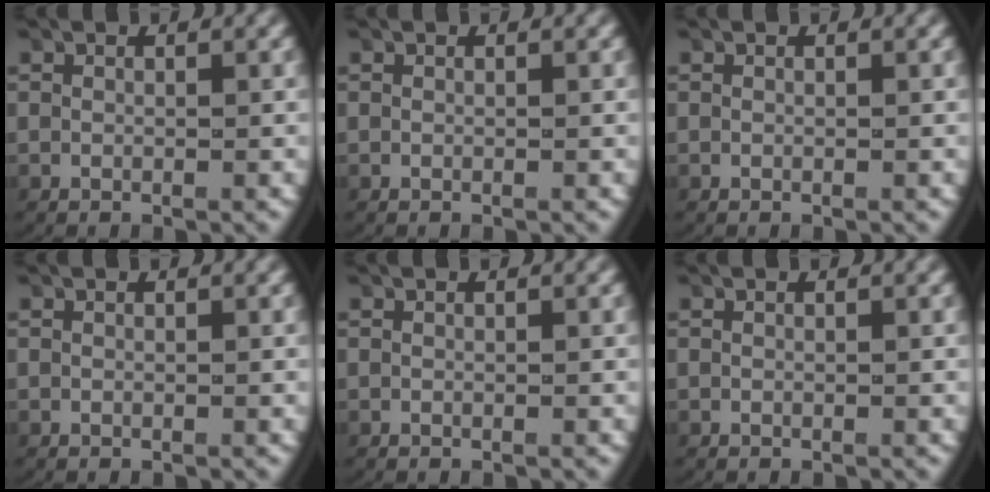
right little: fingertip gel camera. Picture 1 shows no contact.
{"total": 0.0}
{"total": 0.0}
{"total": 0.0}
{"total": 0.0}
{"total": 0.0}